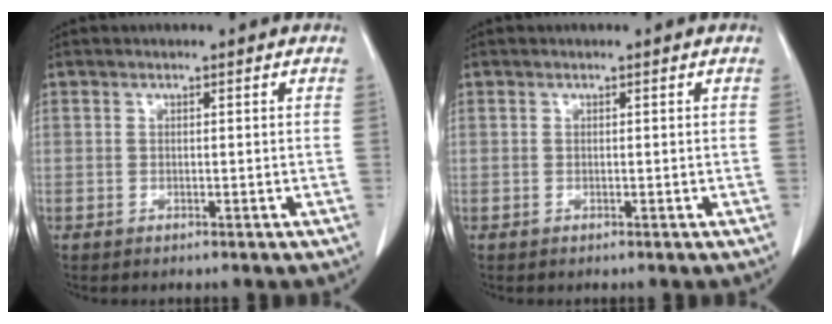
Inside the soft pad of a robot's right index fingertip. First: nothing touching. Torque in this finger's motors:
{"motor_torque": [0.00, 0.00, 0.00, 0.00]}